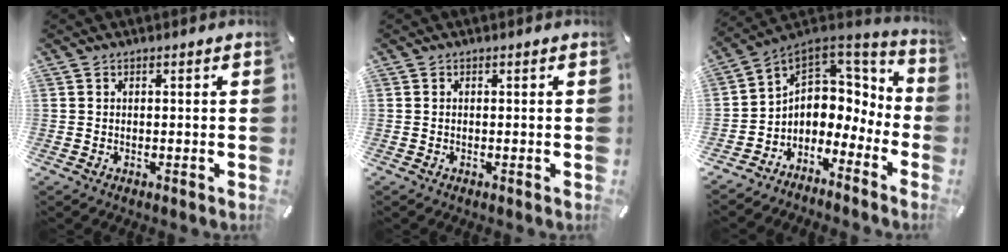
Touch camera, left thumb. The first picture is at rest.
{"total": 0.0}
{"total": 6.2, "force": [1.0, 5.9, 1.4], "torque": [-0.034, -0.030, 0.026]}